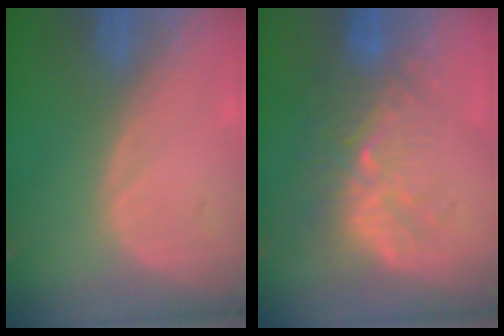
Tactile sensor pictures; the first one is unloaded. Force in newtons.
{"total": 9.1, "press": 8.4, "slide": 3.4}